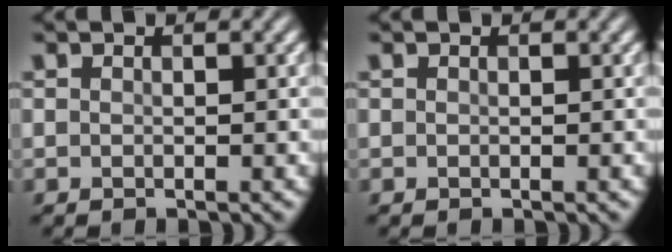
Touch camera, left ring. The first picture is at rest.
{"total": 0.0}